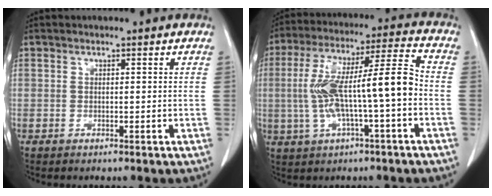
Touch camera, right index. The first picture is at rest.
{"total": 14.1, "force": [-1.7, 1.7, 13.9], "torque": [-0.259, 0.033, -0.025]}